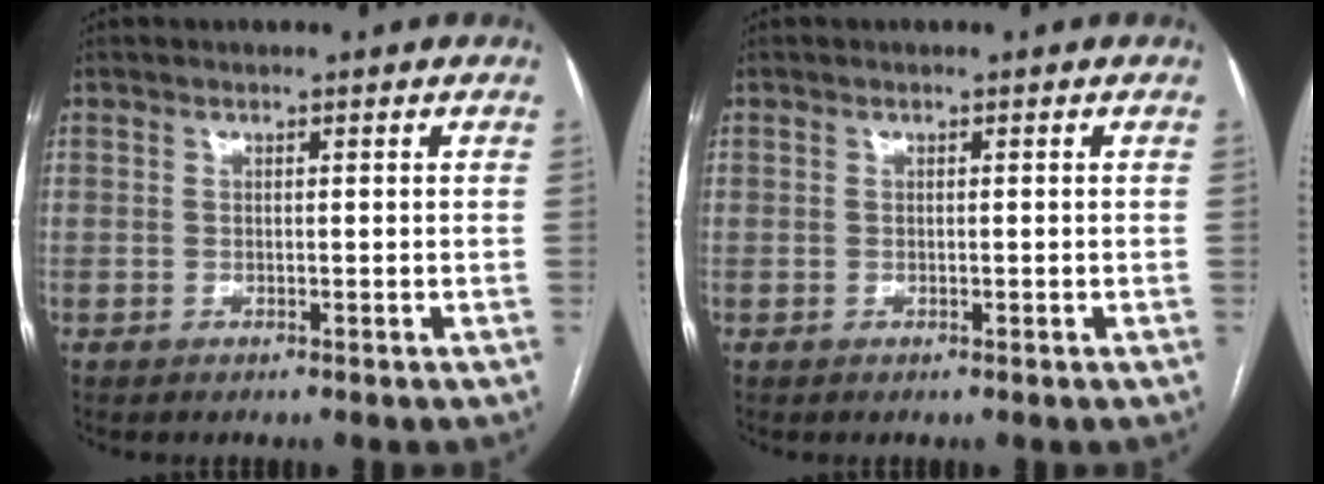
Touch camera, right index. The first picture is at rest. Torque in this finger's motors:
{"motor_torque": [-0.11, 0.05, -0.06, -0.01]}